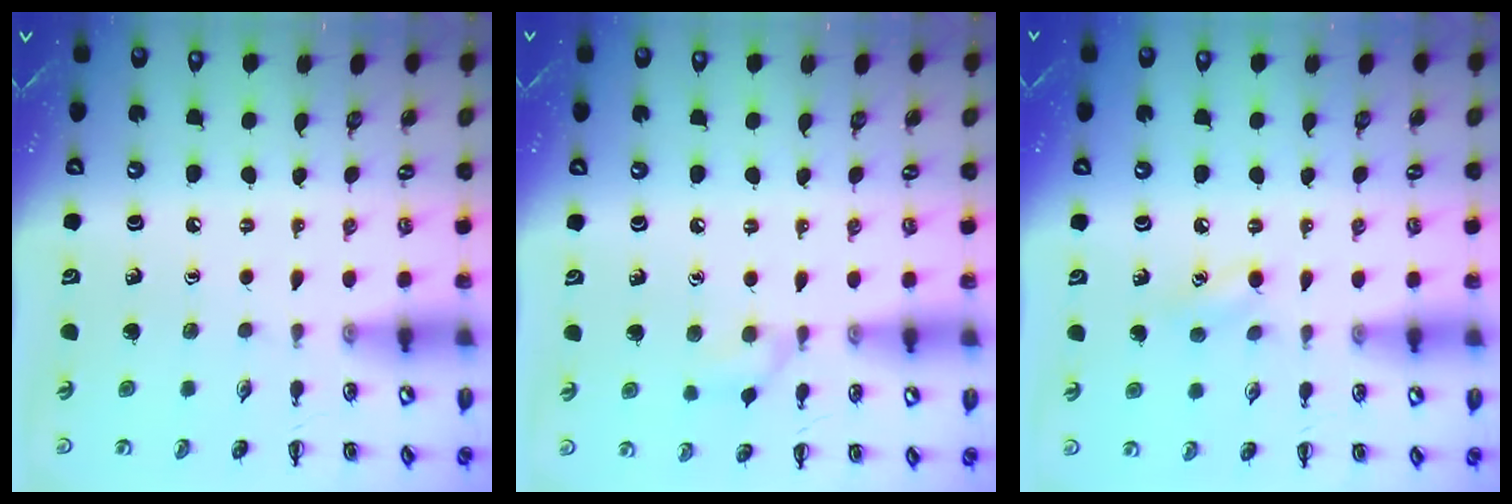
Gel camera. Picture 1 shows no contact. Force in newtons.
{"total": 6.5, "press": 6.1, "slide": 2.2}
{"total": 3.2, "press": 3.0, "slide": 0.9}